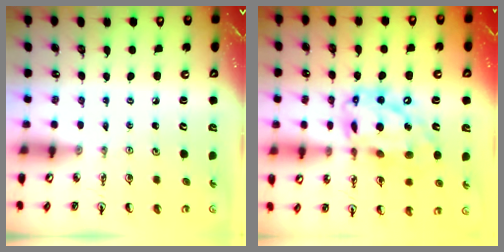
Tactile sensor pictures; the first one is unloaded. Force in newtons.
{"total": 17.8, "press": 17.7, "slide": 1.6}